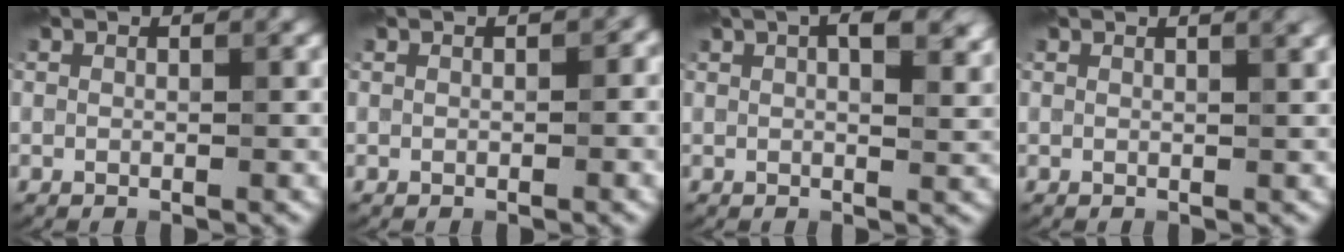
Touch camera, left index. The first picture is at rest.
{"total": 1.1, "force": [0.1, 0.6, 0.9], "torque": [-0.010, 0.001, 0.002]}
{"total": 7.0, "force": [3.1, 3.1, 5.5], "torque": [-0.055, 0.020, 0.032]}
{"total": 2.2, "force": [1.3, 0.8, 1.6], "torque": [-0.009, 0.001, 0.008]}